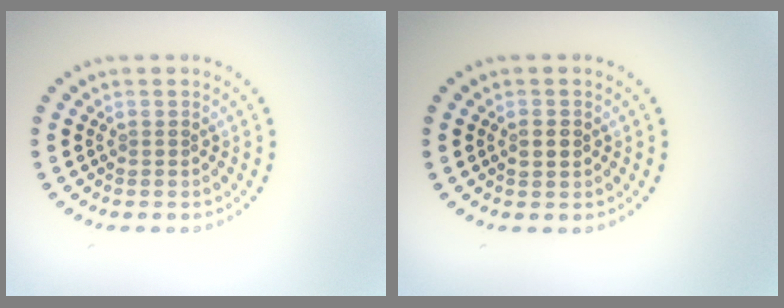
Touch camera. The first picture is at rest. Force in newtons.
{"total": 0.9, "press": 0.9, "slide": 0.0}